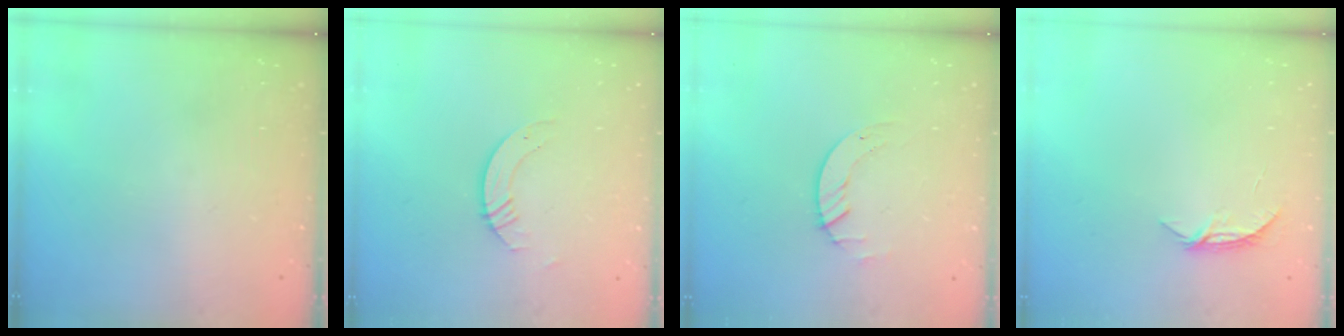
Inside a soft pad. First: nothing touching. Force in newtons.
{"total": 3.5, "press": 3.5, "slide": 0.4}
{"total": 2.0, "press": 2.0, "slide": 0.2}
{"total": 5.2, "press": 5.2, "slide": 0.4}